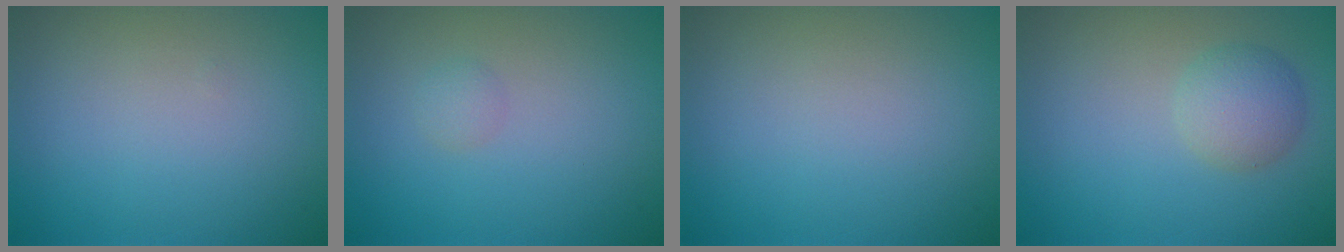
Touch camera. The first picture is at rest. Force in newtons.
{"total": 0.8, "press": 0.8, "slide": 0.1}
{"total": 0.0}
{"total": 2.7, "press": 2.7, "slide": 0.1}